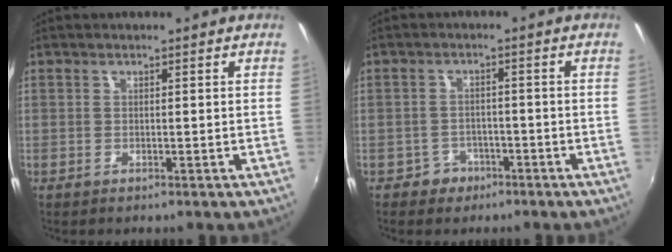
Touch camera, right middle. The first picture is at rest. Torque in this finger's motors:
{"motor_torque": [0.44, -0.45, -0.03, -0.01]}